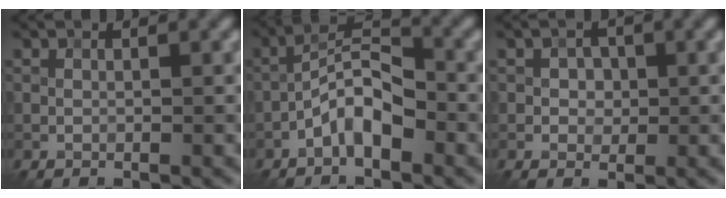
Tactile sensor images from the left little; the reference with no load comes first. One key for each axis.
{"total": 5.0, "fx": -2.3, "fy": 1.9, "fz": 3.9, "tx": -0.067, "ty": 0.018, "tz": -0.051}
{"total": 1.6, "fx": 0.2, "fy": 1.3, "fz": 0.8, "tx": -0.010, "ty": -0.001, "tz": 0.000}